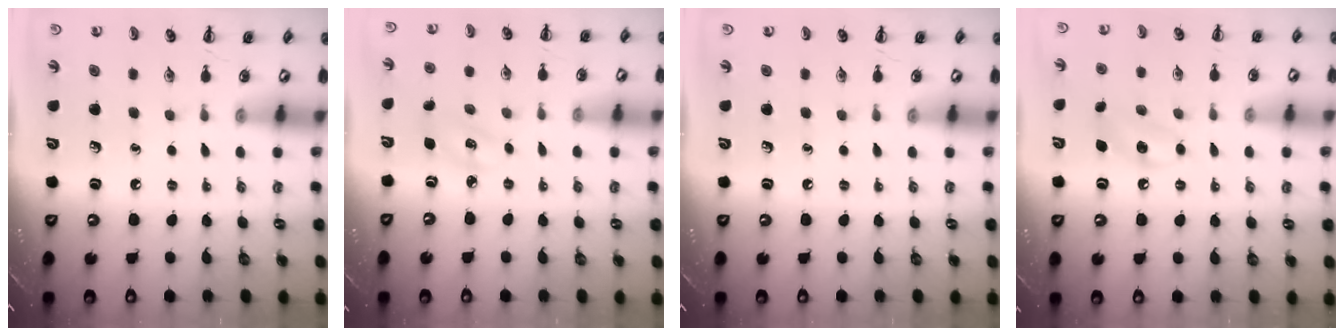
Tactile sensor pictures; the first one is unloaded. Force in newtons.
{"total": 4.9, "press": 4.7, "slide": 1.2}
{"total": 0.0}
{"total": 8.6, "press": 8.3, "slide": 1.9}